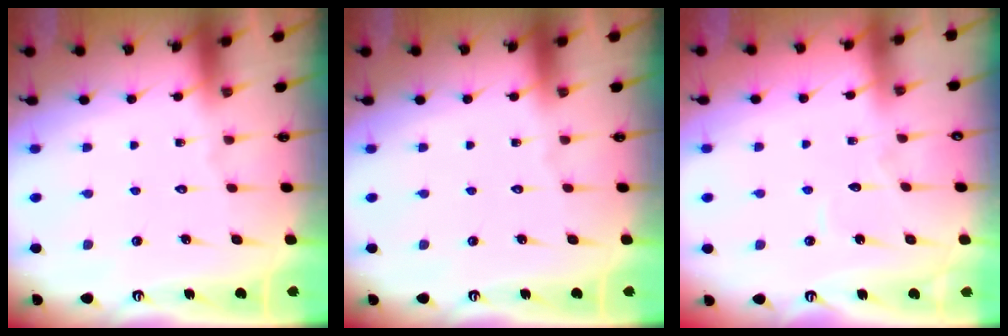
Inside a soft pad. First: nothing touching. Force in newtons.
{"total": 0.0}
{"total": 2.8, "press": 2.8, "slide": 0.3}